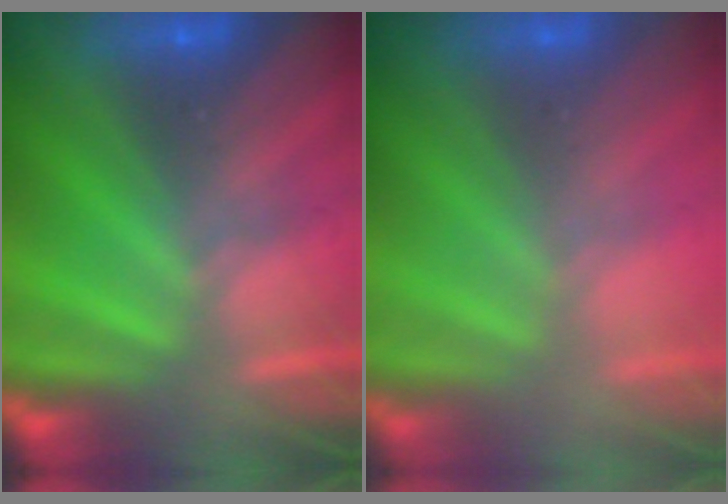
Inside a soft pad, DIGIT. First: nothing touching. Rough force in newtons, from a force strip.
{"total": 2.8}